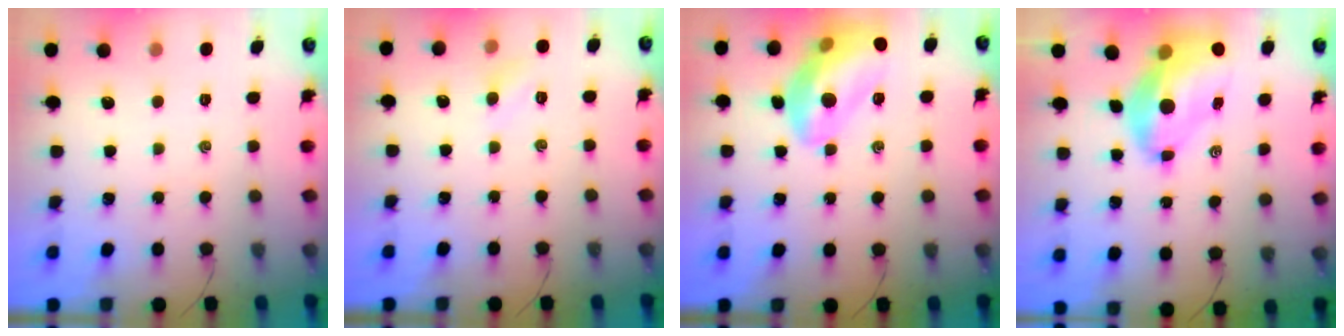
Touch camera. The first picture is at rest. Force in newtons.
{"total": 4.8, "press": 4.6, "slide": 1.4}
{"total": 17.7, "press": 17.5, "slide": 2.7}
{"total": 12.3, "press": 11.7, "slide": 3.8}